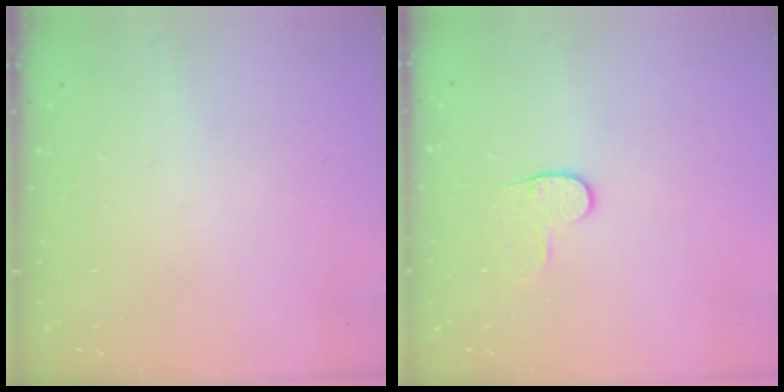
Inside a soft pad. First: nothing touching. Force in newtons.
{"total": 5.7, "press": 5.6, "slide": 0.6}